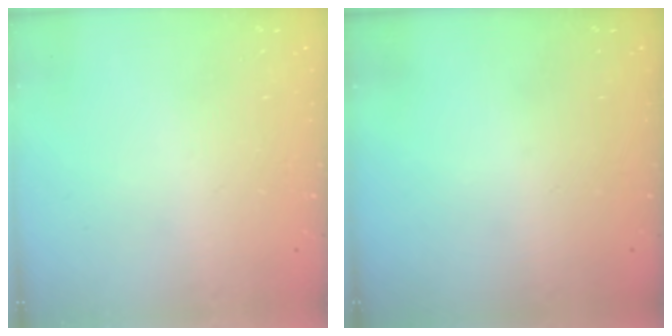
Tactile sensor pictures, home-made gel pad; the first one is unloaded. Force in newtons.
{"total": 0.0}